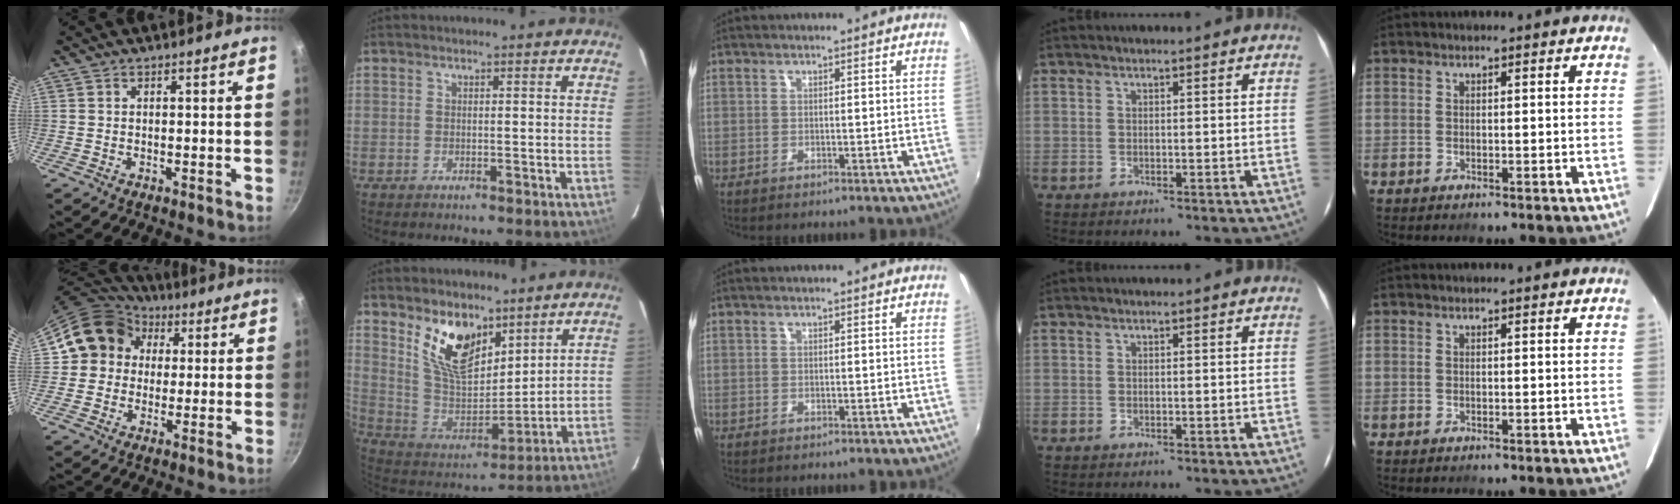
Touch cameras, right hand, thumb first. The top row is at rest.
{"thumb": {"total": 12.7, "force": [2.5, 11.5, 4.9], "torque": [-0.049, 0.024, 0.024]}, "index": {"total": 14.5, "force": [9.0, 7.4, 8.5], "torque": [-0.166, -0.006, 0.181]}}